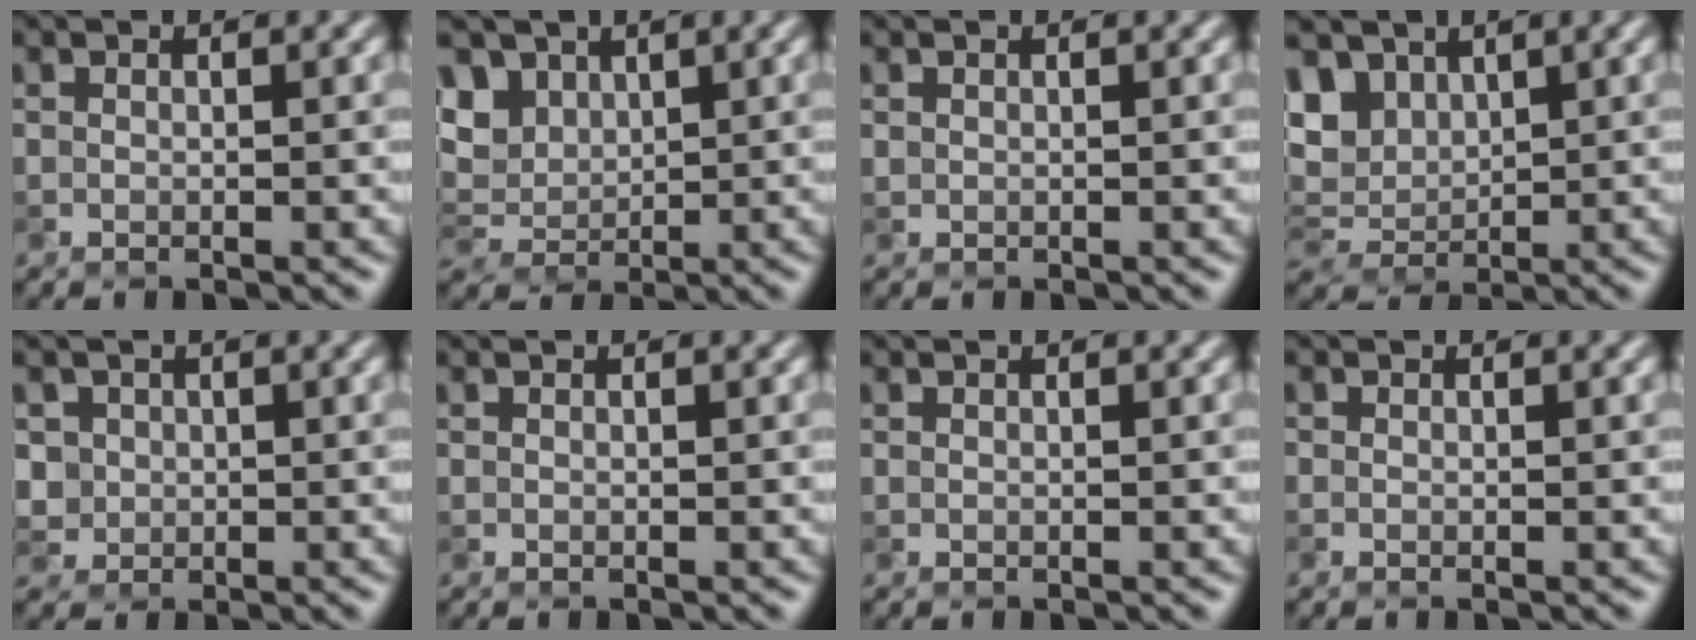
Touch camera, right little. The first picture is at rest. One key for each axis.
{"total": 5.8, "fx": 2.7, "fy": 4.2, "fz": 2.9, "tx": -0.085, "ty": 0.012, "tz": 0.049}
{"total": 0.0}
{"total": 6.3, "fx": 2.9, "fy": 4.3, "fz": 3.5, "tx": -0.096, "ty": 0.015, "tz": 0.061}
{"total": 2.3, "fx": 0.6, "fy": 2.1, "fz": 0.5, "tx": -0.010, "ty": 0.001, "tz": 0.030}
{"total": 0.0}
{"total": 0.0}
{"total": 0.0}